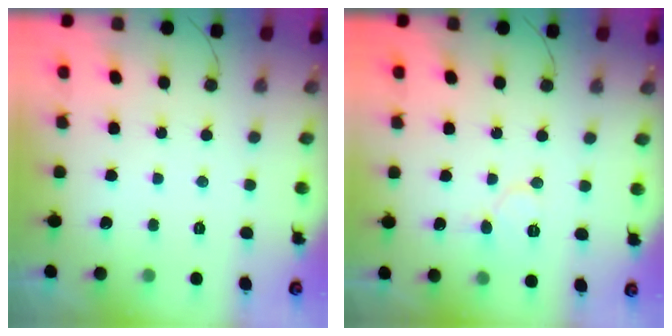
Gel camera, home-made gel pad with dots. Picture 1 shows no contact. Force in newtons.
{"total": 6.5, "press": 6.5, "slide": 0.7}